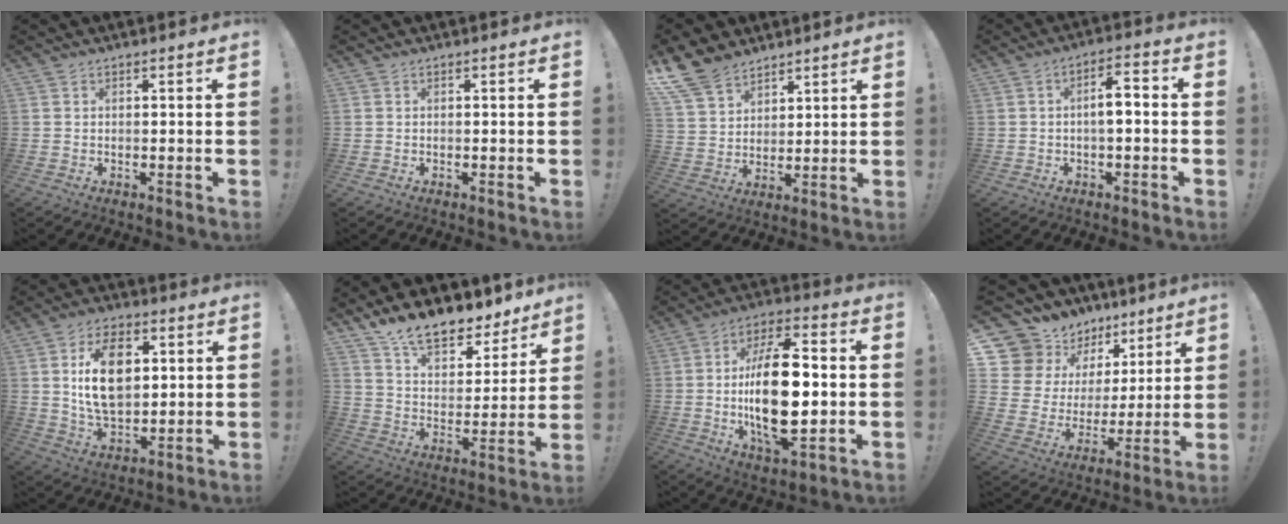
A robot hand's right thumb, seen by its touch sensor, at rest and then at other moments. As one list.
[{"total": 0.0}, {"total": 12.2, "force": [9.1, 7.1, 3.8], "torque": [-0.076, -0.058, 0.180]}, {"total": 5.7, "force": [-0.9, 1.8, 5.3], "torque": [-0.080, 0.005, -0.021]}, {"total": 15.8, "force": [3.3, 10.0, 11.8], "torque": [-0.197, -0.003, 0.053]}, {"total": 13.3, "force": [11.4, 4.8, 4.9], "torque": [-0.087, -0.094, 0.204]}, {"total": 22.2, "force": [-1.3, 10.3, 19.6], "torque": [-0.351, -0.007, -0.026]}, {"total": 12.4, "force": [9.4, 7.6, 2.4], "torque": [-0.055, -0.081, 0.188]}]